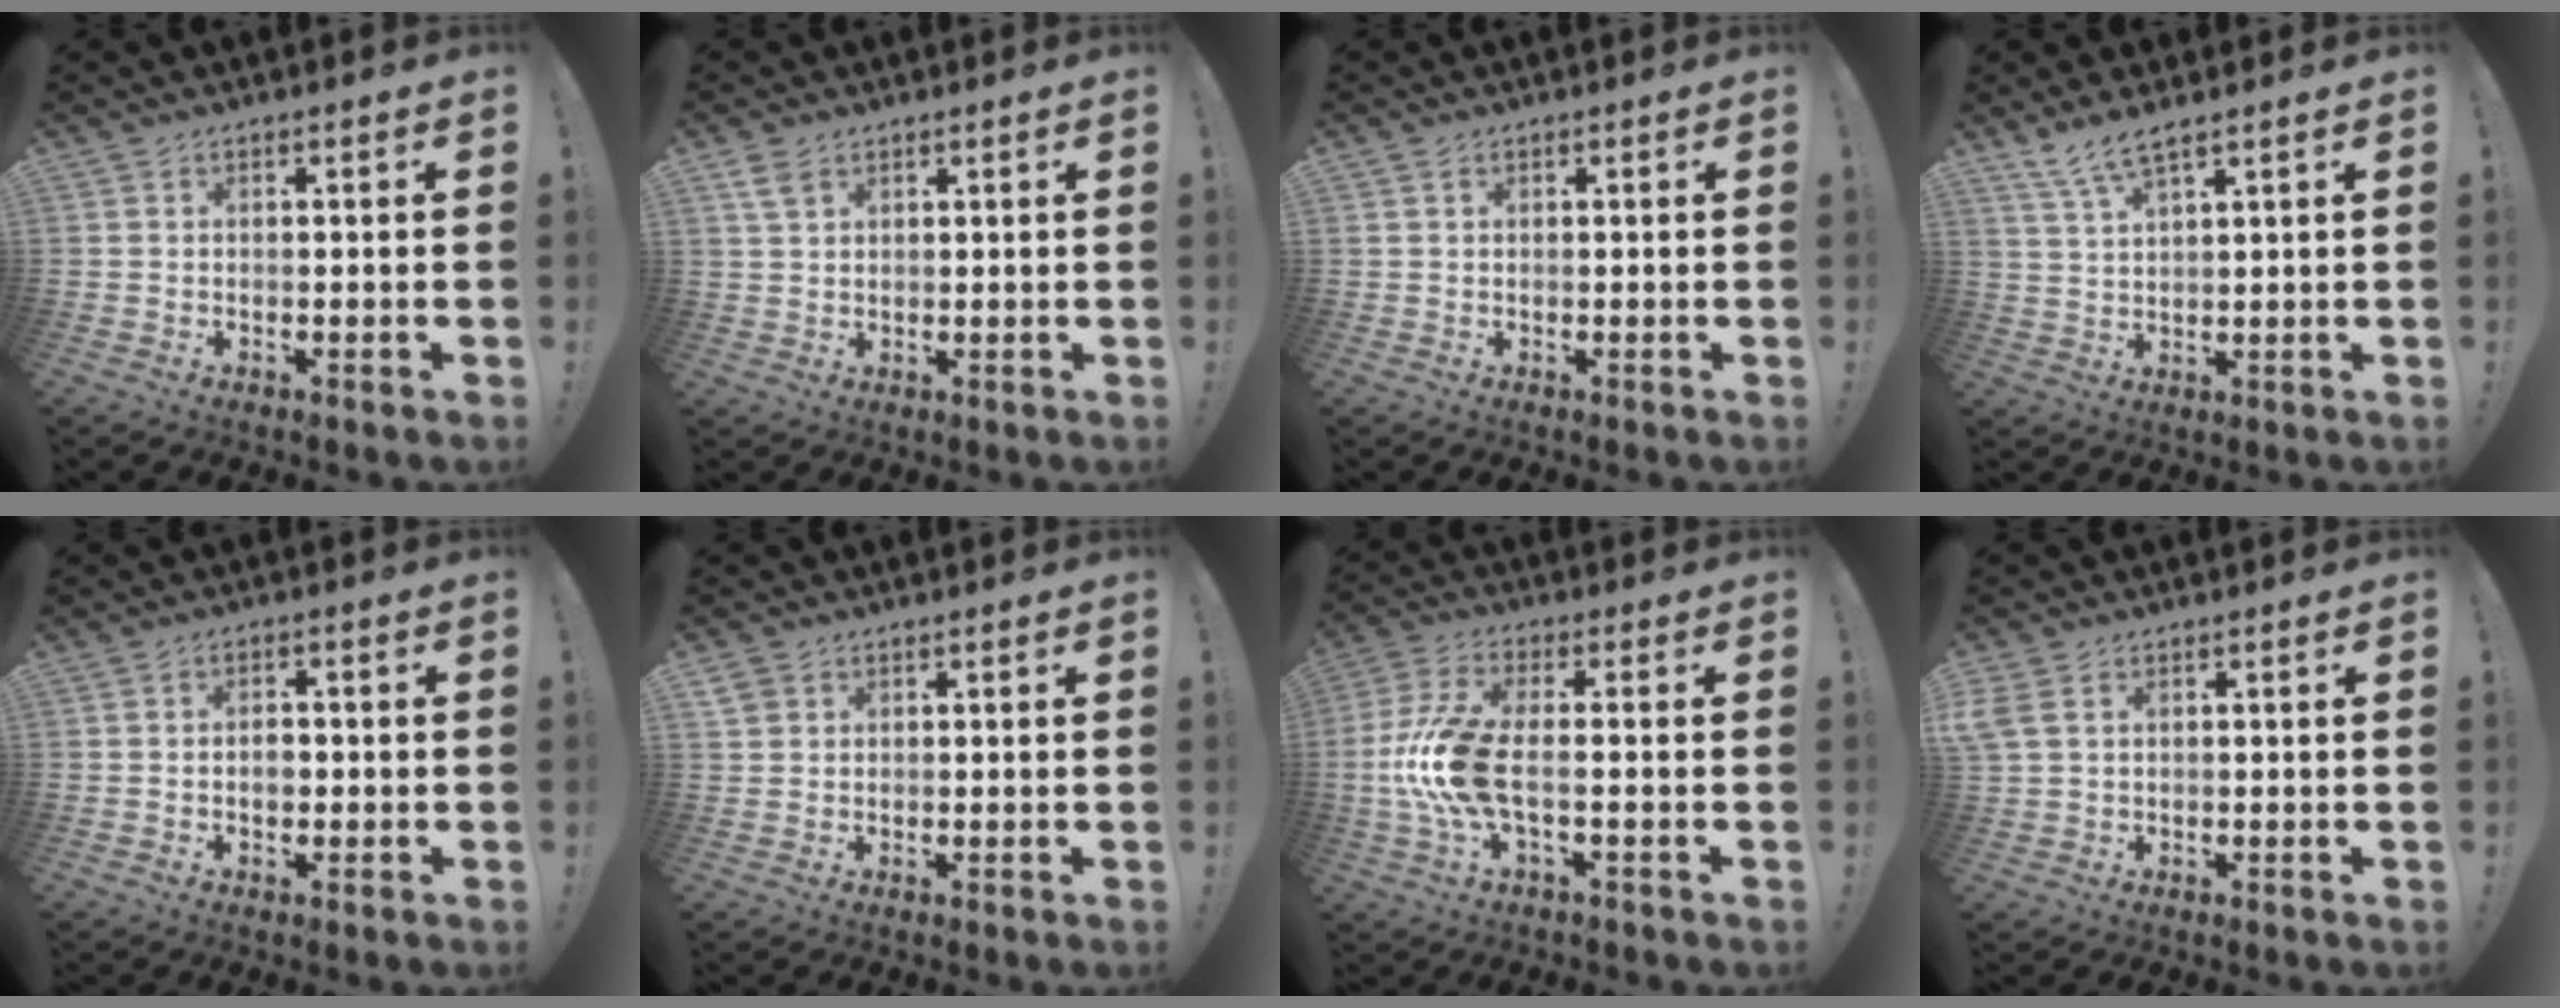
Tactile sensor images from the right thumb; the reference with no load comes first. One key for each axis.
{"total": 4.9, "fx": 3.1, "fy": 3.3, "fz": 2.1, "tx": -0.025, "ty": -0.014, "tz": 0.057}
{"total": 0.9, "fx": 0.5, "fy": 0.6, "fz": 0.4, "tx": -0.004, "ty": -0.001, "tz": 0.009}
{"total": 5.4, "fx": 4.3, "fy": 0.5, "fz": 3.2, "tx": -0.073, "ty": -0.016, "tz": 0.078}
{"total": 2.8, "fx": -0.7, "fy": 1.9, "fz": 1.9, "tx": -0.022, "ty": 0.003, "tz": -0.016}
{"total": 2.7, "fx": 1.7, "fy": 2.0, "fz": 0.7, "tx": -0.008, "ty": -0.005, "tz": 0.032}
{"total": 13.7, "fx": -2.0, "fy": 5.5, "fz": 12.4, "tx": -0.250, "ty": -0.003, "tz": -0.033}
{"total": 3.8, "fx": 1.7, "fy": 2.4, "fz": 2.5, "tx": -0.055, "ty": 0.000, "tz": 0.034}